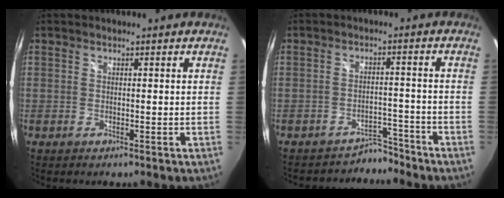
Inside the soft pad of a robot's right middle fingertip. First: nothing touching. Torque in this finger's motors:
{"motor_torque": [-0.41, -0.09, -0.09, -0.02]}